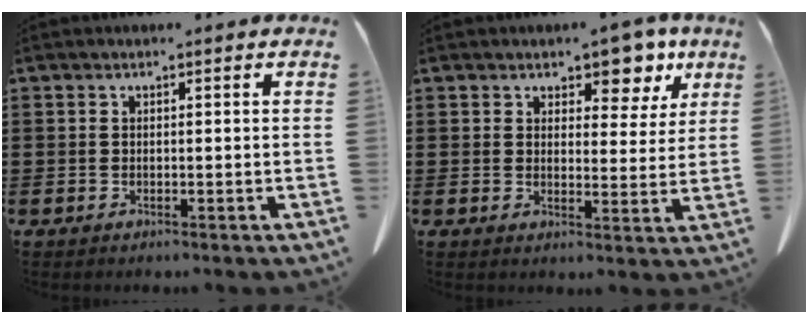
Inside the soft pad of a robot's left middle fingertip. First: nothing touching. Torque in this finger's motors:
{"motor_torque": [0.02, 0.08, 0.22, 0.02]}